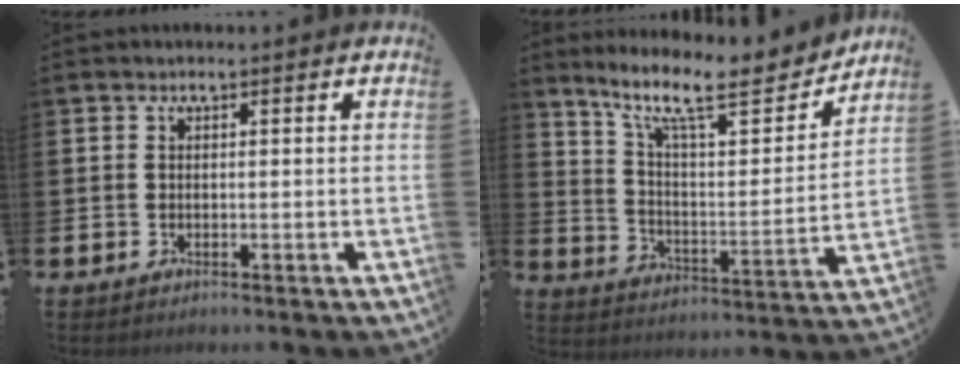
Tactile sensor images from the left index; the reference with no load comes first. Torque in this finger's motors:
{"motor_torque": [0.96, -1.18, 0.44, 0.21]}